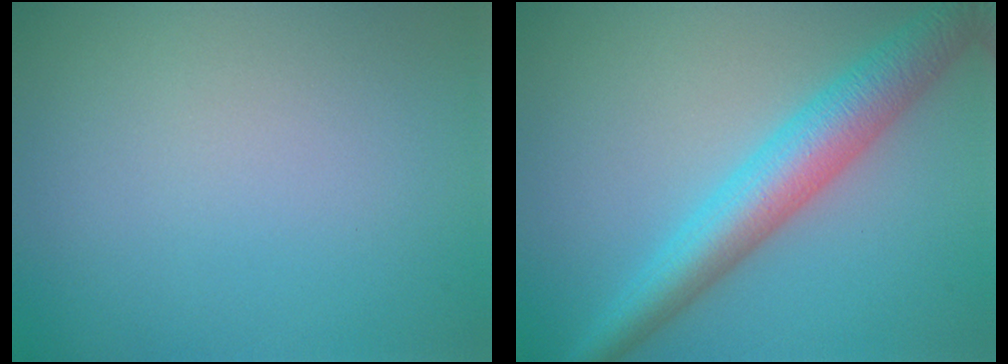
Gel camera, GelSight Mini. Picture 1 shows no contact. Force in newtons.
{"total": 5.9, "press": 5.9, "slide": 0.1}